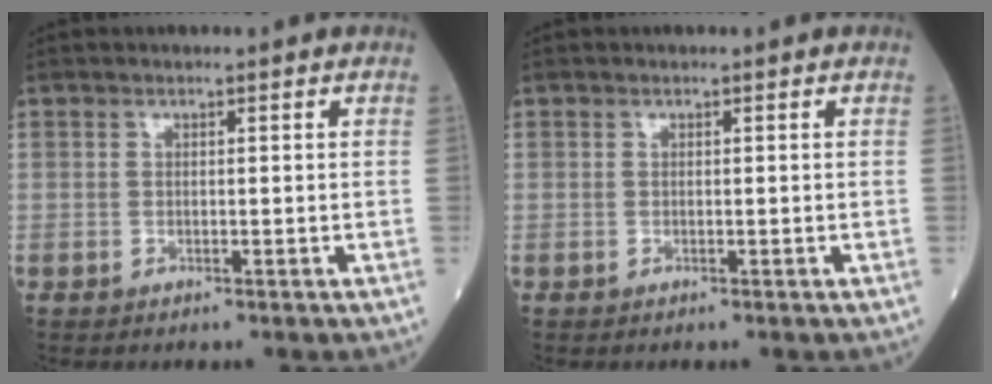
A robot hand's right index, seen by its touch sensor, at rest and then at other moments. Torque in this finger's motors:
{"motor_torque": [0.01, 0.00, -0.01, -0.01]}